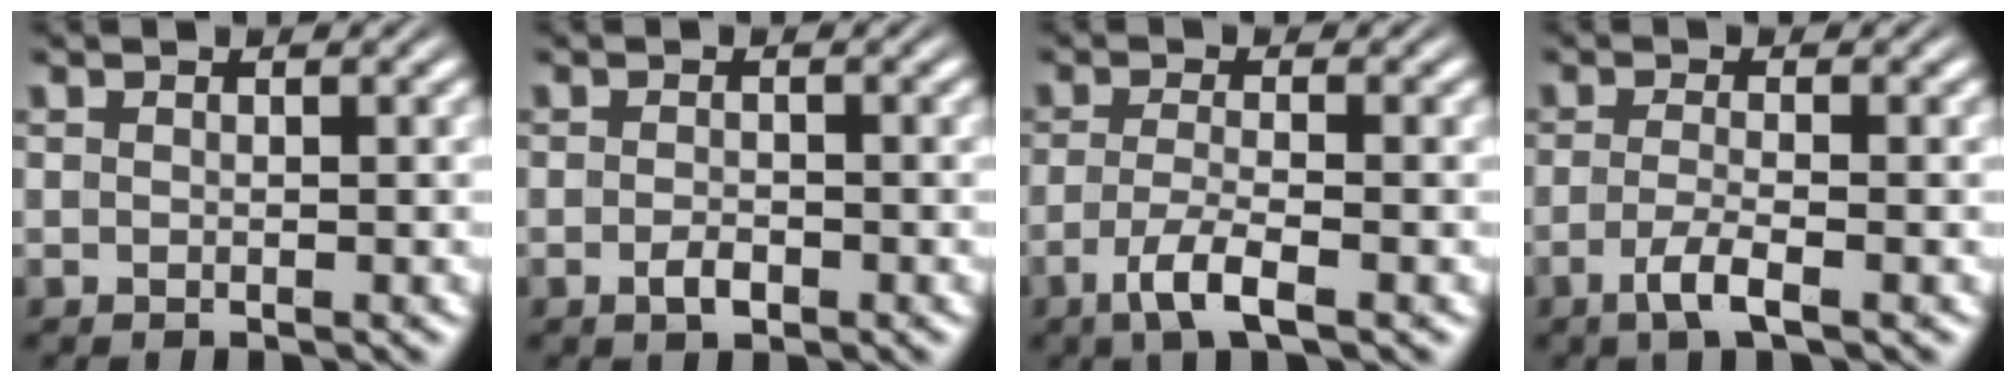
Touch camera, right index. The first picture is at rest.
{"total": 1.4, "force": [-1.0, 0.3, 0.9], "torque": [-0.015, -0.006, -0.015]}
{"total": 3.5, "force": [-2.1, 0.3, 2.8], "torque": [-0.062, -0.024, -0.024]}
{"total": 2.7, "force": [-1.7, -0.1, 2.1], "torque": [-0.051, -0.021, -0.021]}